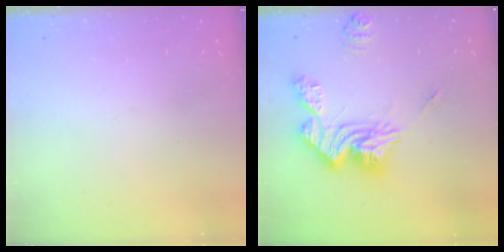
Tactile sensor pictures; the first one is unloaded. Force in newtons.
{"total": 17.2, "press": 17.1, "slide": 1.5}